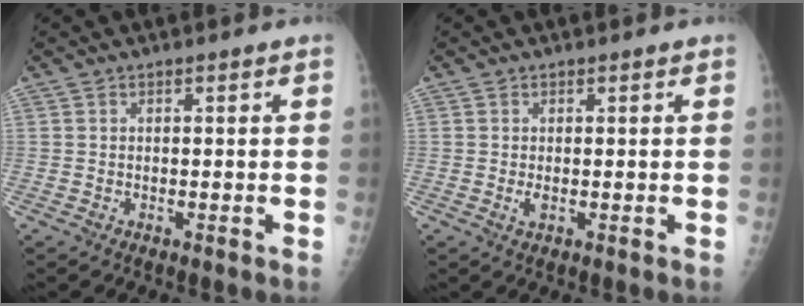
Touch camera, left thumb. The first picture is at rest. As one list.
[{"total": 1.2, "force": [0.1, 0.6, 1.0], "torque": [-0.018, -0.003, 0.001]}]